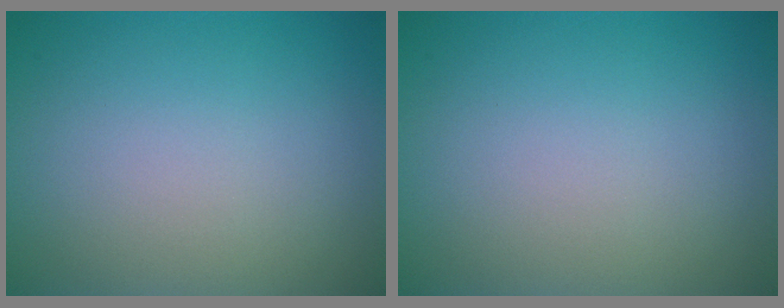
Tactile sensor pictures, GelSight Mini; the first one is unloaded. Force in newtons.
{"total": 0.0}